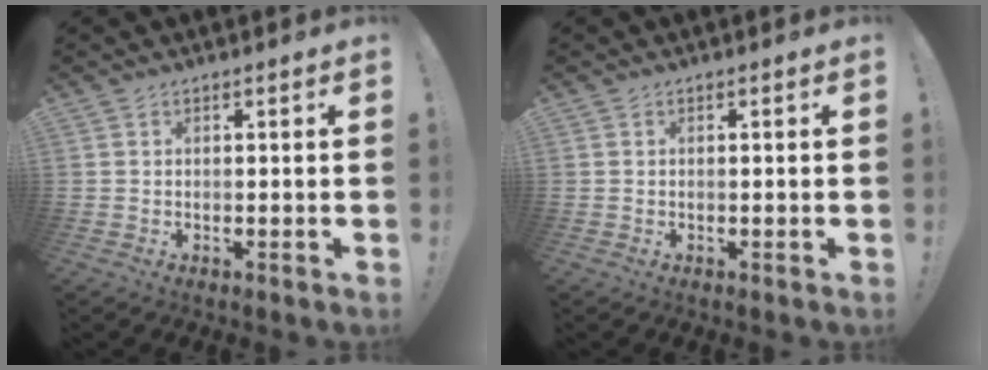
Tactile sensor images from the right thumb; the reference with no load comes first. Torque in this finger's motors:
{"motor_torque": [-0.14, 0.08, -0.01, 0.03, 0.00]}